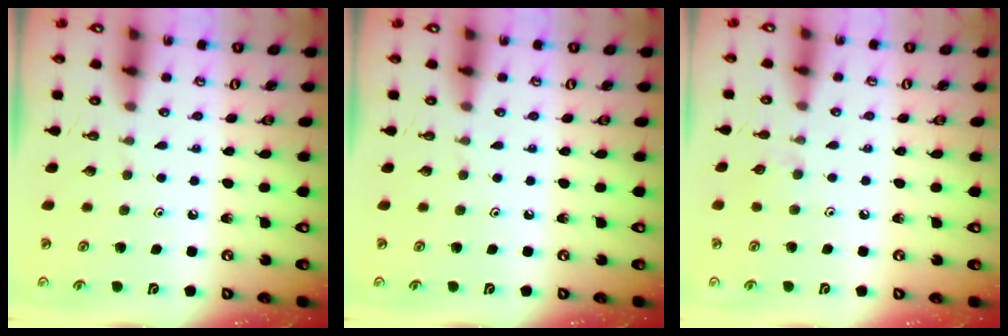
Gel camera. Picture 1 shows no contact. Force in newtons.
{"total": 0.0}
{"total": 3.9, "press": 3.9, "slide": 0.6}